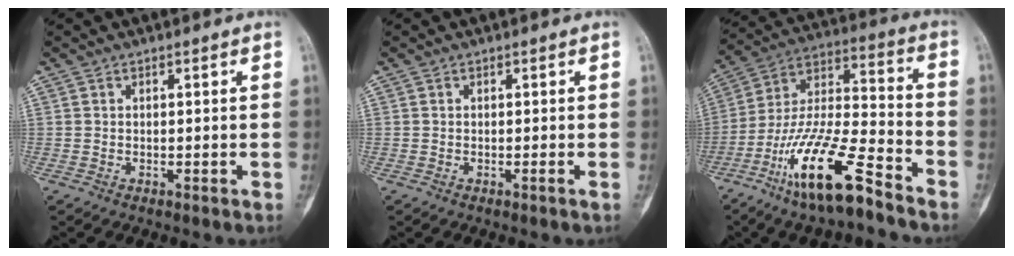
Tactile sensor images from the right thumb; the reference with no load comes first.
{"total": 0.0}
{"total": 18.5, "force": [-11.7, 4.1, 13.7], "torque": [-0.269, 0.071, -0.215]}